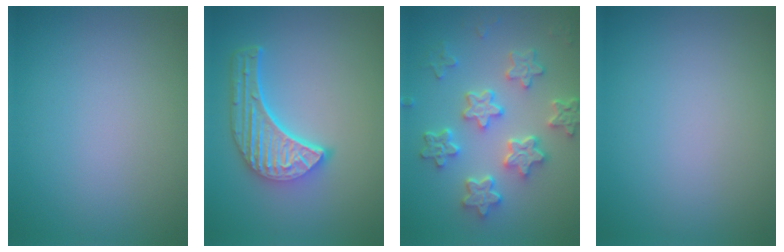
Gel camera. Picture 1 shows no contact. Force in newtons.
{"total": 5.7, "press": 4.2, "slide": 3.8}
{"total": 5.7, "press": 4.6, "slide": 3.4}
{"total": 0.0}